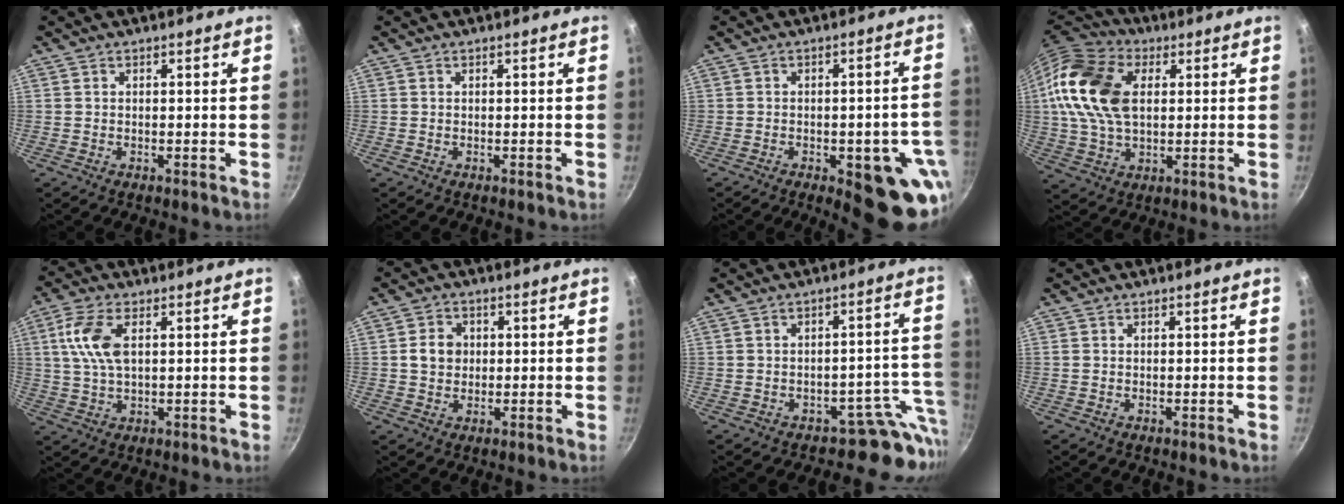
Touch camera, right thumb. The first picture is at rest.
{"total": 0.0}
{"total": 14.9, "force": [-5.5, 5.8, 12.6], "torque": [-0.097, 0.013, -0.066]}
{"total": 18.3, "force": [3.6, 11.9, 13.4], "torque": [-0.245, 0.008, 0.056]}
{"total": 8.7, "force": [2.2, 4.3, 7.2], "torque": [-0.145, 0.007, 0.042]}
{"total": 4.8, "force": [0.5, 4.1, 2.4], "torque": [-0.022, 0.005, 0.004]}
{"total": 7.8, "force": [-4.6, 5.7, 2.8], "torque": [0.053, 0.057, -0.057]}
{"total": 0.0}